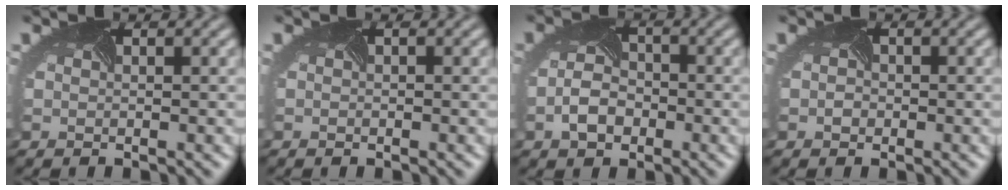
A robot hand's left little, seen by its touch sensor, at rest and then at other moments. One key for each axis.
{"total": 0.7, "fx": -0.1, "fy": 0.3, "fz": 0.5, "tx": -0.005, "ty": 0.001, "tz": 0.002}
{"total": 3.0, "fx": -1.3, "fy": 2.0, "fz": 1.8, "tx": -0.039, "ty": -0.003, "tz": -0.027}
{"total": 0.5, "fx": -0.4, "fy": 0.3, "fz": -0.2, "tx": -0.002, "ty": 0.000, "tz": -0.008}